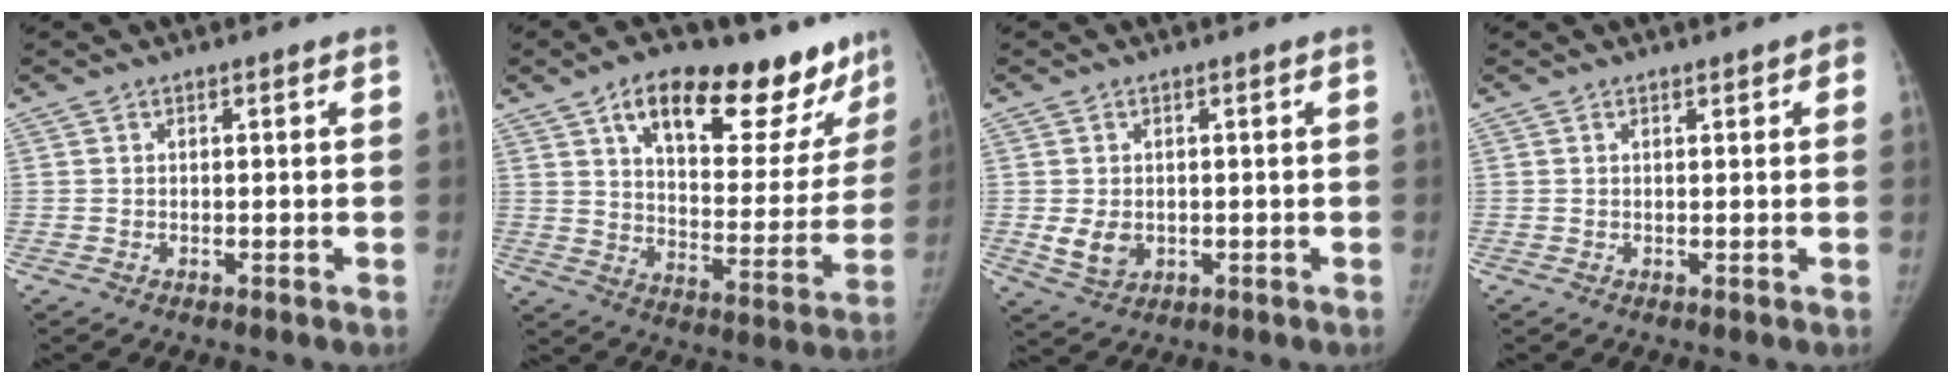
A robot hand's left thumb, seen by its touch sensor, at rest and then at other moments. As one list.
[{"total": 26.1, "force": [17.2, 11.0, 16.3], "torque": [-0.184, -0.056, 0.250]}, {"total": 4.5, "force": [-0.4, 3.5, 2.8], "torque": [-0.036, -0.006, 0.005]}, {"total": 1.8, "force": [0.8, 0.8, 1.4], "torque": [-0.009, 0.001, 0.009]}]